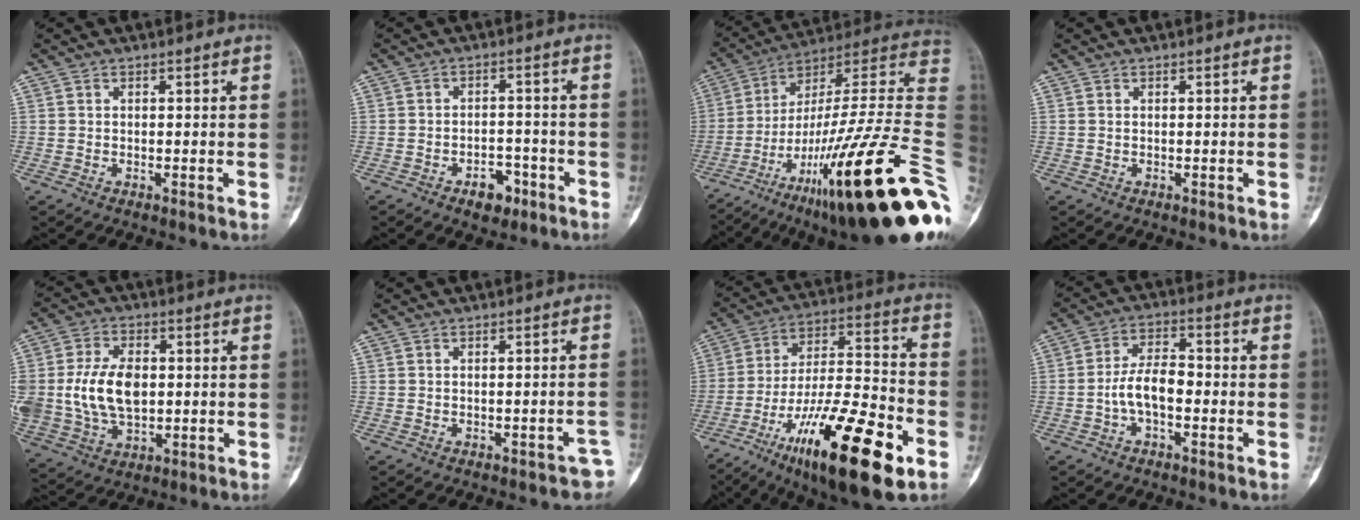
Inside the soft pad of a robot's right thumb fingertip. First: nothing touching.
{"total": 5.4, "force": [-3.1, 3.1, 3.0], "torque": [-0.028, 0.025, -0.044]}
{"total": 35.2, "force": [-10.2, 6.3, 33.0], "torque": [-0.427, 0.066, -0.166]}
{"total": 0.0}
{"total": 14.1, "force": [0.5, 9.2, 10.7], "torque": [-0.199, 0.002, 0.022]}
{"total": 3.4, "force": [-2.5, 1.6, 1.6], "torque": [-0.007, 0.025, -0.028]}
{"total": 26.3, "force": [-12.5, 7.3, 21.9], "torque": [-0.363, 0.051, -0.205]}
{"total": 7.0, "force": [-1.7, 3.5, 5.8], "torque": [-0.106, 0.028, -0.036]}